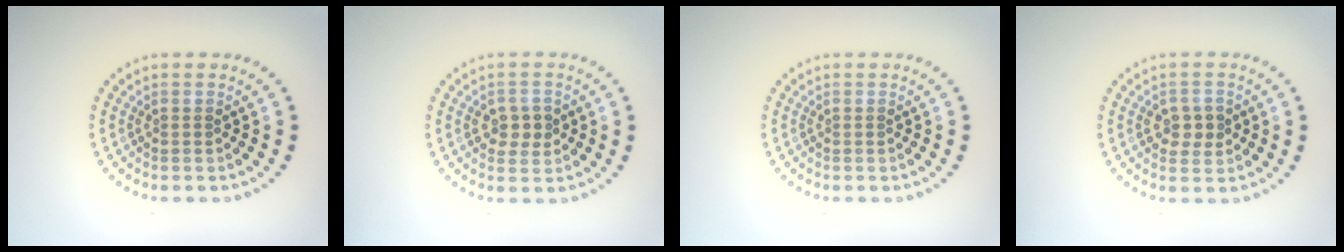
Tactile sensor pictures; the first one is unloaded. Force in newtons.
{"total": 2.4, "press": 2.4, "slide": 0.3}
{"total": 0.0}
{"total": 2.4, "press": 2.4, "slide": 0.3}